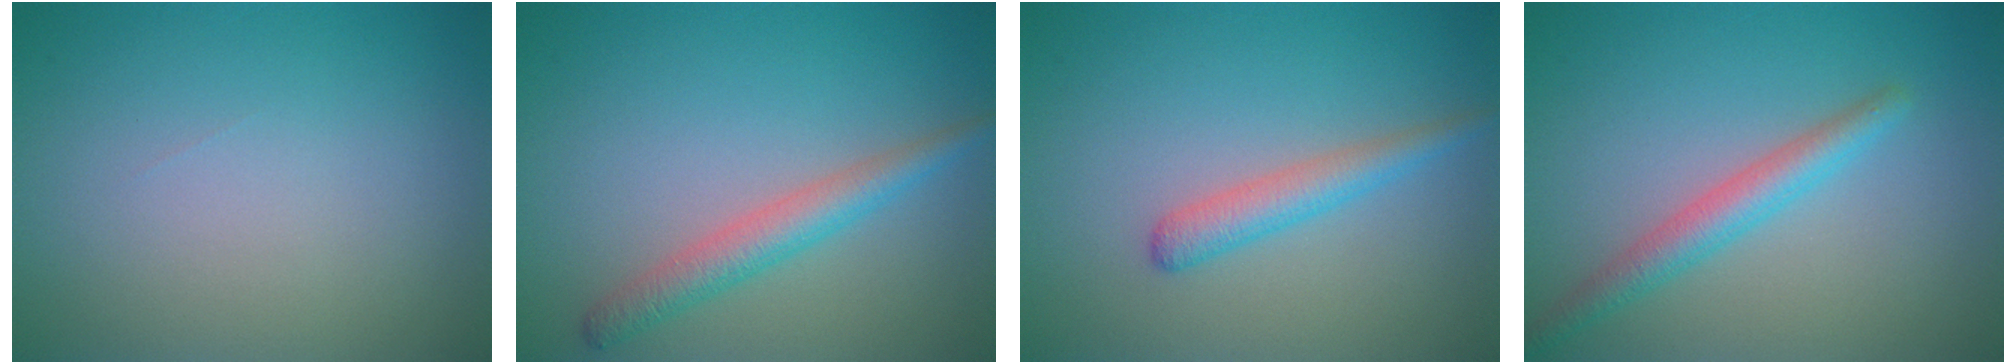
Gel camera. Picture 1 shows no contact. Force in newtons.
{"total": 3.0, "press": 3.0, "slide": 0.1}
{"total": 2.4, "press": 2.3, "slide": 0.1}
{"total": 2.9, "press": 2.9, "slide": 0.1}